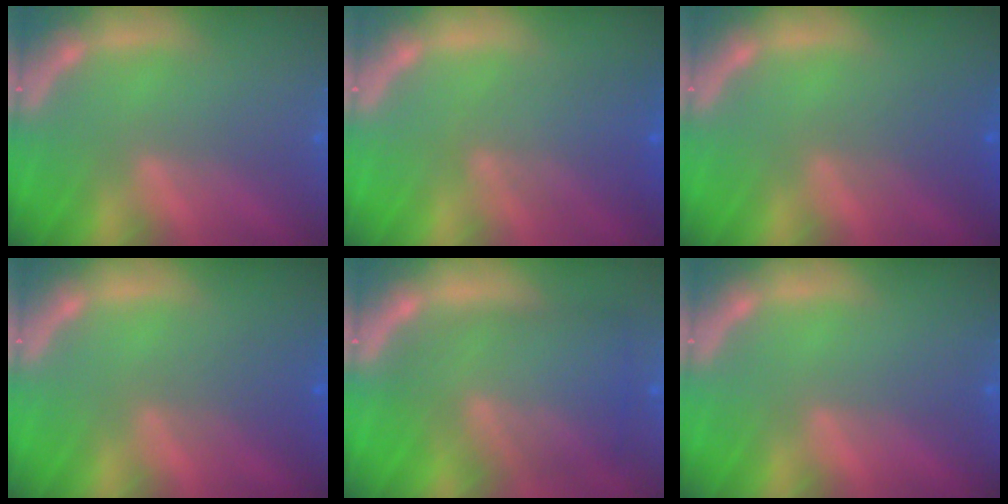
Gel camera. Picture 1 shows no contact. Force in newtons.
{"total": 4.5}
{"total": 2.5}
{"total": 2.5}
{"total": 9.4}
{"total": 0.0}